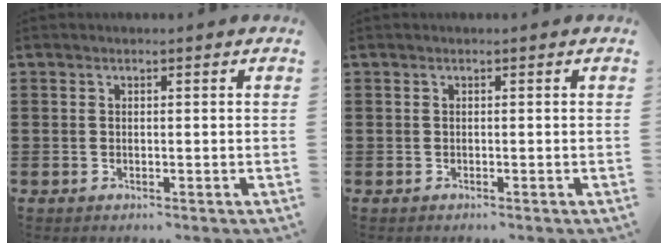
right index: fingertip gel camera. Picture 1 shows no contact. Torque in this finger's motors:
{"motor_torque": [-0.01, -0.02, -0.02, -0.04]}